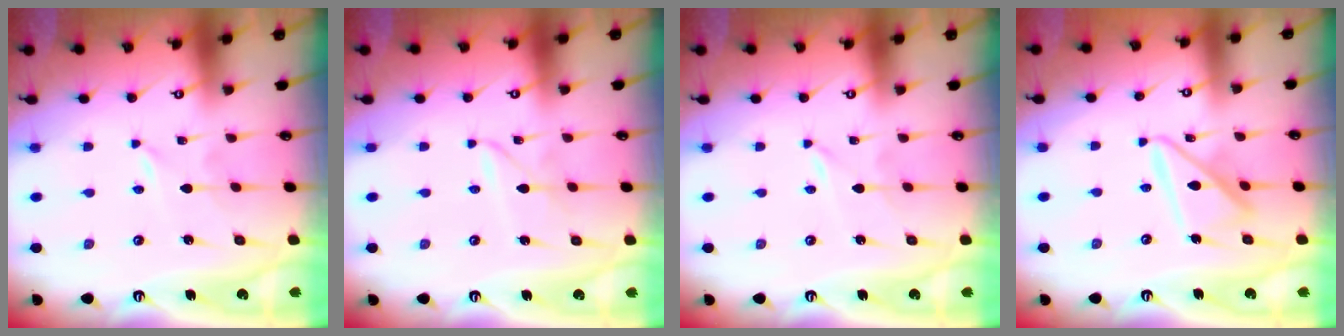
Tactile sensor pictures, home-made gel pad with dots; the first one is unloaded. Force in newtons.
{"total": 2.1, "press": 2.1, "slide": 0.1}
{"total": 0.0}
{"total": 13.7, "press": 13.7, "slide": 1.5}